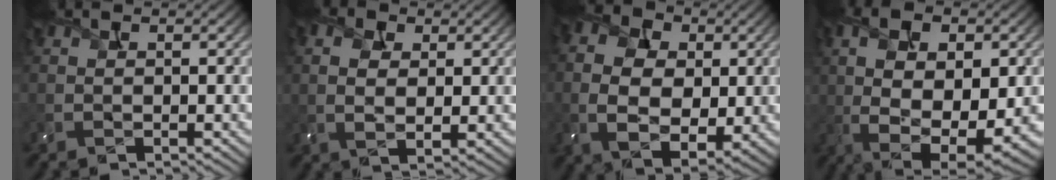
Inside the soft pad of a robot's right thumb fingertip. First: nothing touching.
{"total": 4.7, "force": [1.4, 2.6, 3.6], "torque": [-0.081, -0.001, 0.023]}
{"total": 10.6, "force": [0.6, 7.5, 7.5], "torque": [-0.186, -0.002, 0.018]}
{"total": 14.4, "force": [-1.1, 7.4, 12.3], "torque": [-0.208, -0.014, -0.003]}